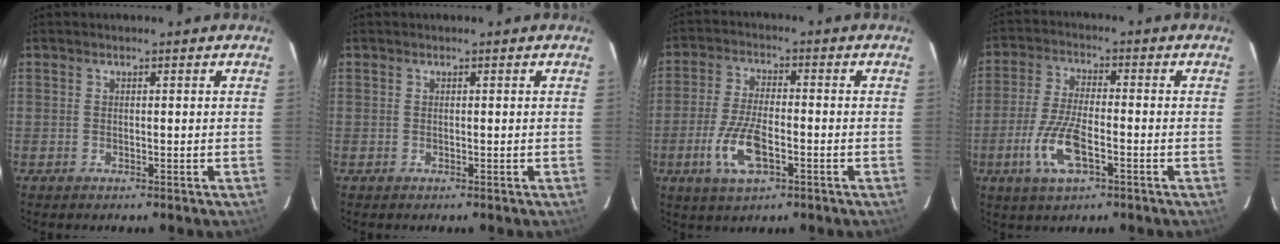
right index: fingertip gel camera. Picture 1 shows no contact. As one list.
[{"total": 0.0}, {"total": 9.6, "force": [-3.6, 3.4, 8.2], "torque": [-0.176, -0.008, -0.067]}, {"total": 9.9, "force": [-3.9, 3.1, 8.6], "torque": [-0.186, -0.007, -0.076]}]